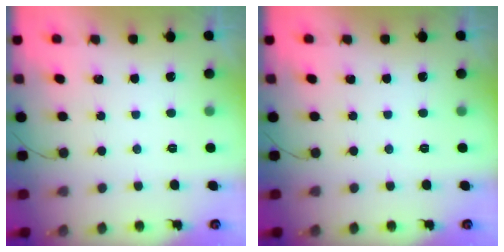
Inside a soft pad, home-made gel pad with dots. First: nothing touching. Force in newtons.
{"total": 0.0}